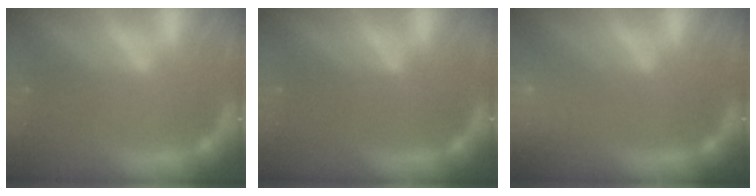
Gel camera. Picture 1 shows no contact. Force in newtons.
{"total": 0.0}
{"total": 8.5}